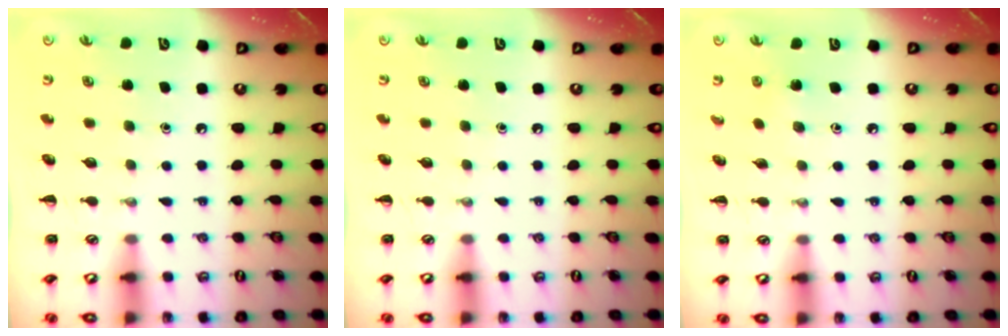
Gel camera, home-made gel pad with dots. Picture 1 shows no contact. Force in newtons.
{"total": 0.0}
{"total": 2.7, "press": 2.6, "slide": 1.0}